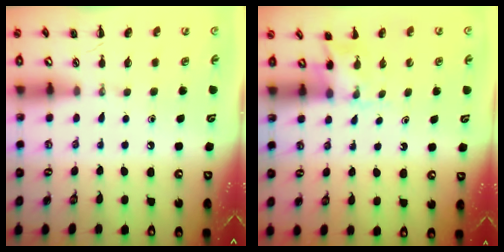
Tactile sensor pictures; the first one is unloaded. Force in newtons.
{"total": 3.0, "press": 2.9, "slide": 0.9}